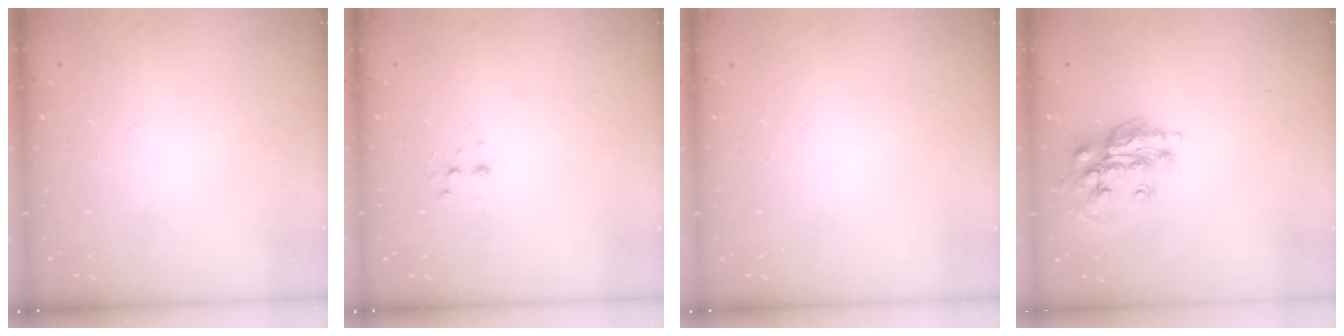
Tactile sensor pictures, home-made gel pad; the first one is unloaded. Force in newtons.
{"total": 2.3, "press": 2.2, "slide": 0.6}
{"total": 0.0}
{"total": 15.3, "press": 15.2, "slide": 1.8}